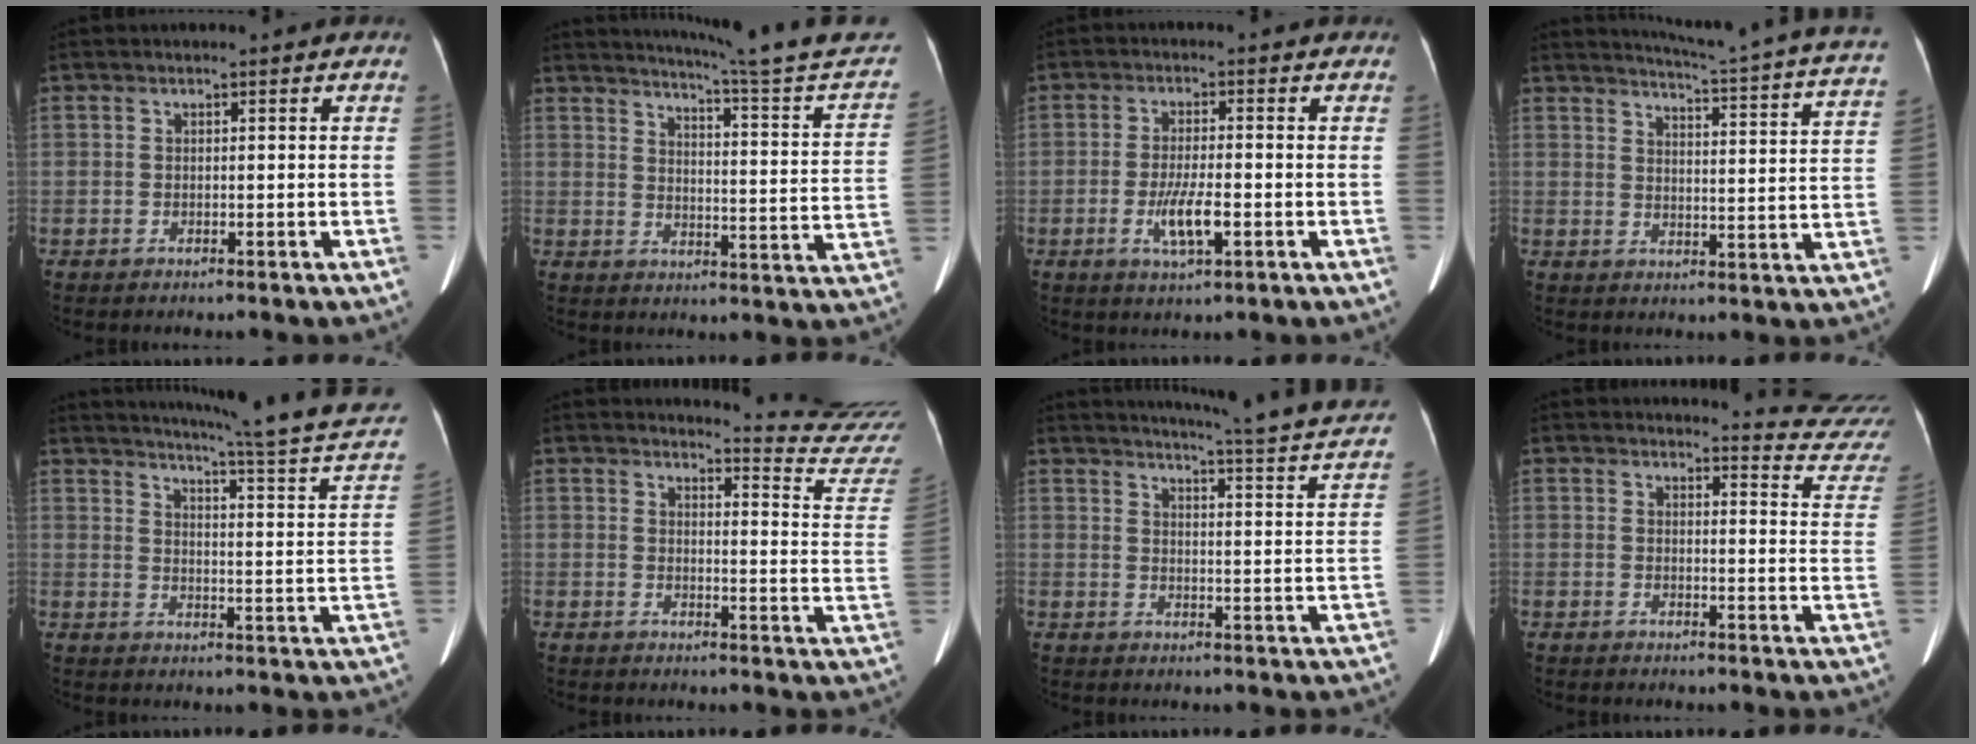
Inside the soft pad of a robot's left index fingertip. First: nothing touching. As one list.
[{"total": 19.4, "force": [17.9, -1.7, 7.3], "torque": [-0.112, -0.084, 0.213]}, {"total": 5.3, "force": [-1.6, 0.9, 4.9], "torque": [-0.100, -0.007, -0.027]}, {"total": 20.8, "force": [19.1, -0.8, 8.3], "torque": [-0.124, -0.081, 0.217]}, {"total": 20.0, "force": [17.6, -1.7, 9.3], "torque": [-0.141, -0.070, 0.208]}, {"total": 14.2, "force": [14.1, -1.6, -0.1], "torque": [0.007, -0.147, 0.133]}, {"total": 20.7, "force": [18.9, -0.1, 8.6], "torque": [-0.121, -0.069, 0.211]}, {"total": 12.1, "force": [12.1, -0.5, -0.1], "torque": [0.020, -0.118, 0.101]}]